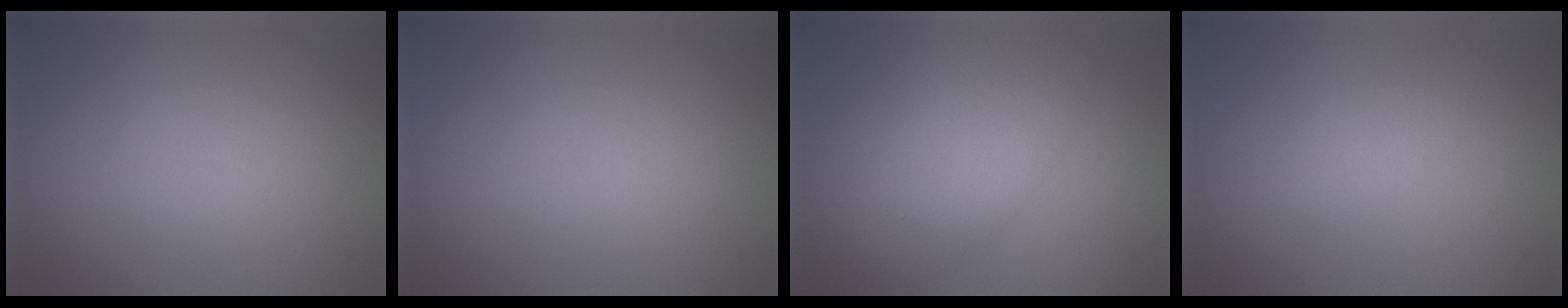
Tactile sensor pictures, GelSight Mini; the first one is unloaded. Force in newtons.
{"total": 0.0}
{"total": 7.4, "press": 7.4, "slide": 0.2}
{"total": 1.7, "press": 1.7, "slide": 0.0}